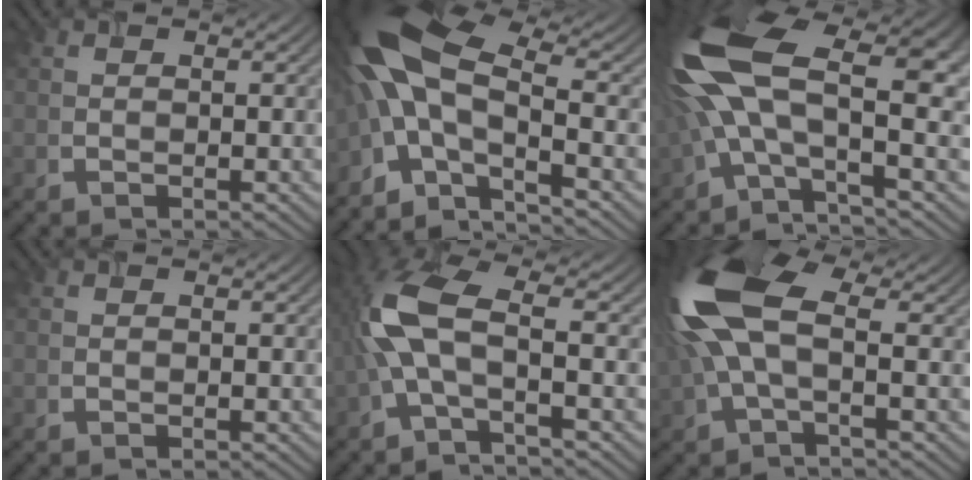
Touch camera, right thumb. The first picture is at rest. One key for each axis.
{"total": 12.1, "fx": -3.3, "fy": 4.8, "fz": 10.6, "tx": -0.222, "ty": 0.019, "tz": -0.081}
{"total": 15.2, "fx": 1.1, "fy": 6.1, "fz": 13.9, "tx": -0.303, "ty": 0.019, "tz": 0.006}
{"total": 0.0}
{"total": 7.6, "fx": -1.4, "fy": 2.7, "fz": 7.0, "tx": -0.167, "ty": 0.023, "tz": -0.042}
{"total": 13.9, "fx": 1.7, "fy": 6.6, "fz": 12.1, "tx": -0.299, "ty": 0.015, "tz": 0.022}